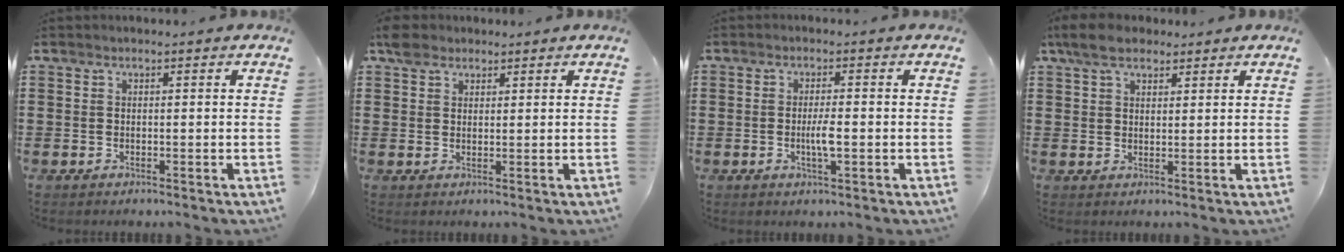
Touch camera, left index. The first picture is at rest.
{"total": 3.1, "force": [2.2, 1.9, 1.0], "torque": [-0.020, 0.008, 0.041]}
{"total": 3.1, "force": [-0.6, 0.6, 3.0], "torque": [-0.053, 0.000, -0.012]}
{"total": 5.3, "force": [3.7, 2.6, 2.7], "torque": [-0.066, 0.006, 0.068]}